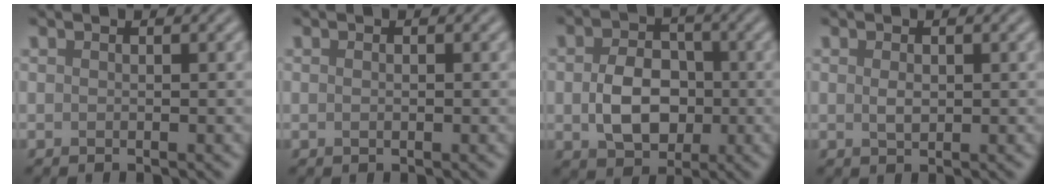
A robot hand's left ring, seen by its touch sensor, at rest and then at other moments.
{"total": 0.7, "force": [0.0, 0.4, 0.5], "torque": [-0.012, -0.001, 0.000]}
{"total": 5.5, "force": [-0.6, 4.1, 3.7], "torque": [-0.072, -0.005, -0.008]}
{"total": 1.3, "force": [0.1, 0.8, 1.0], "torque": [-0.022, -0.002, 0.004]}